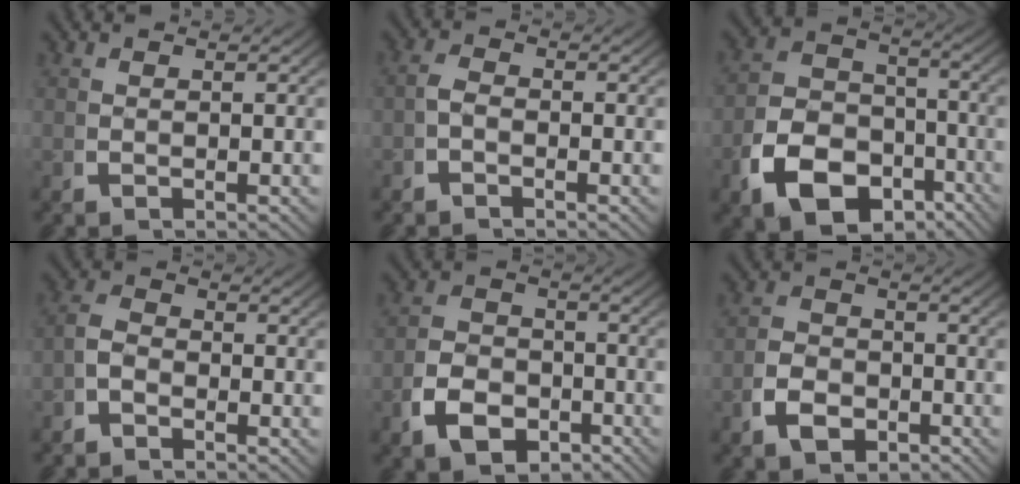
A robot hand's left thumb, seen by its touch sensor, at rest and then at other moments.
{"total": 1.4, "force": [-0.8, 0.8, 0.7], "torque": [-0.015, -0.005, -0.018]}
{"total": 12.3, "force": [-4.9, 9.3, 6.5], "torque": [-0.122, -0.043, -0.074]}
{"total": 2.3, "force": [-1.0, 1.7, 1.1], "torque": [-0.021, -0.008, -0.022]}
{"total": 6.1, "force": [-2.5, 4.5, 3.3], "torque": [-0.054, -0.024, -0.035]}
{"total": 3.9, "force": [-1.8, 2.8, 2.1], "torque": [-0.034, -0.015, -0.027]}